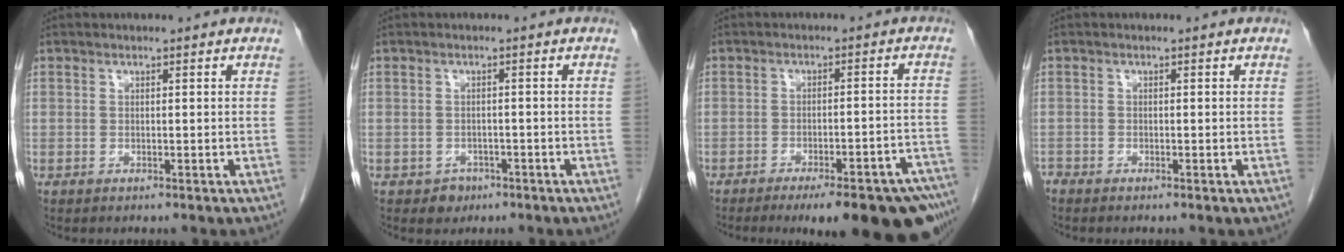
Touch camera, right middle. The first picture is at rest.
{"total": 2.2, "force": [-1.3, 1.7, 0.4], "torque": [-0.005, 0.006, -0.014]}
{"total": 18.1, "force": [-14.2, 3.8, 10.5], "torque": [-0.063, 0.012, -0.177]}
{"total": 0.6, "force": [-0.6, 0.1, 0.1], "torque": [-0.004, -0.001, -0.012]}